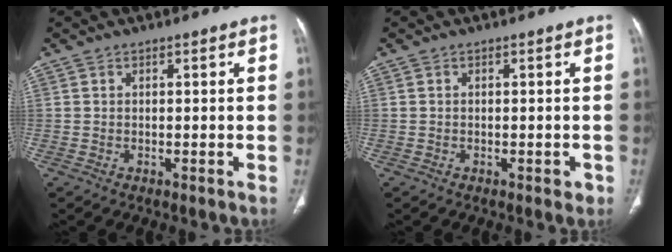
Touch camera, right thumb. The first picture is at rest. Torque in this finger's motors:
{"motor_torque": [-0.11, 0.41, -0.26, 0.09, 0.01]}